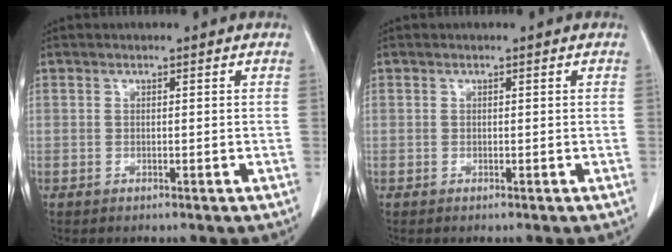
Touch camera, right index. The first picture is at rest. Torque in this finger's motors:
{"motor_torque": [-0.78, -0.41, -0.81, -0.20]}